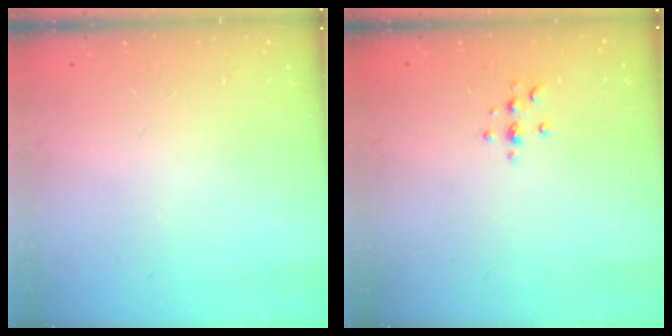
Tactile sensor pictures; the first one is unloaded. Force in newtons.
{"total": 2.9, "press": 2.9, "slide": 0.4}